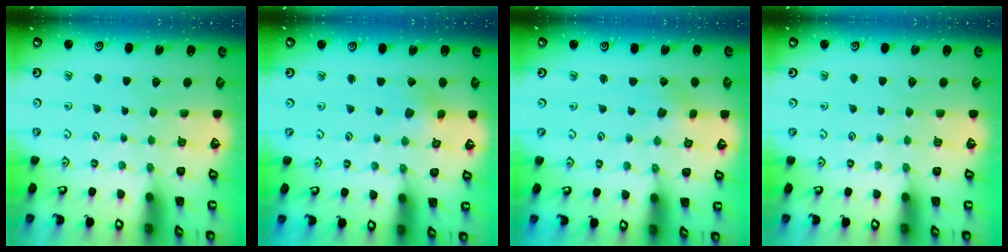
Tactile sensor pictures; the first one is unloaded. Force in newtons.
{"total": 2.5, "press": 2.5, "slide": 0.3}
{"total": 2.3, "press": 2.3, "slide": 0.5}
{"total": 0.0}